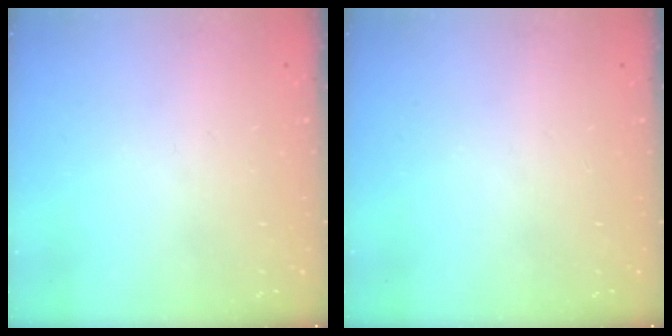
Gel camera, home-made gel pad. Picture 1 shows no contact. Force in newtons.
{"total": 0.0}